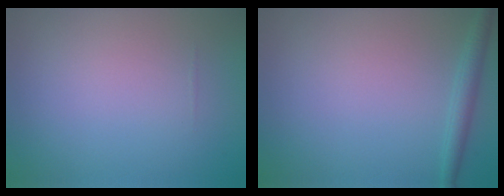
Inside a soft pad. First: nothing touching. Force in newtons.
{"total": 1.8, "press": 1.8, "slide": 0.1}